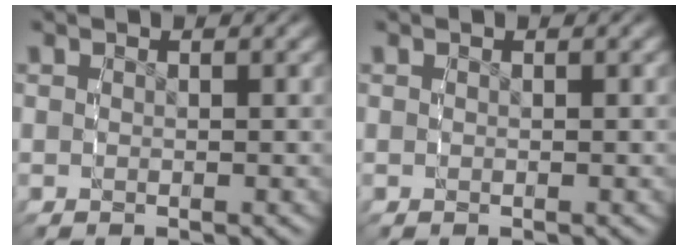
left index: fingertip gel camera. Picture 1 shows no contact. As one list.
[{"total": 0.0}]